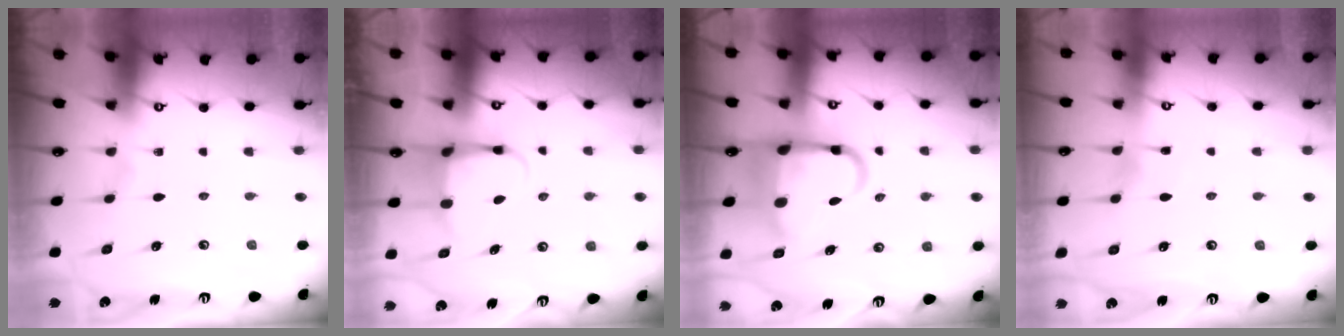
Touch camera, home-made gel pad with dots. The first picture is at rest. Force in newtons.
{"total": 4.4, "press": 4.3, "slide": 0.6}
{"total": 13.3, "press": 12.9, "slide": 3.0}
{"total": 4.7, "press": 4.7, "slide": 0.6}